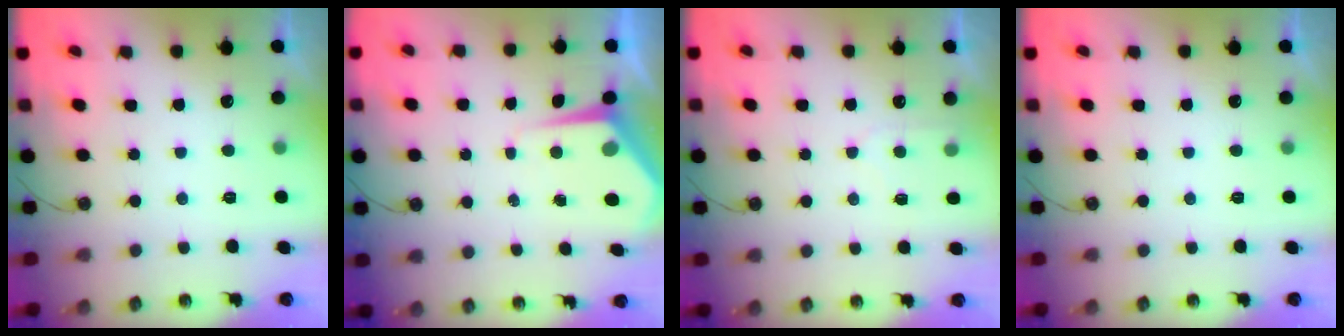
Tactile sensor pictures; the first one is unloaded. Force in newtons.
{"total": 6.8, "press": 6.8, "slide": 0.5}
{"total": 4.8, "press": 4.8, "slide": 0.3}
{"total": 0.0}